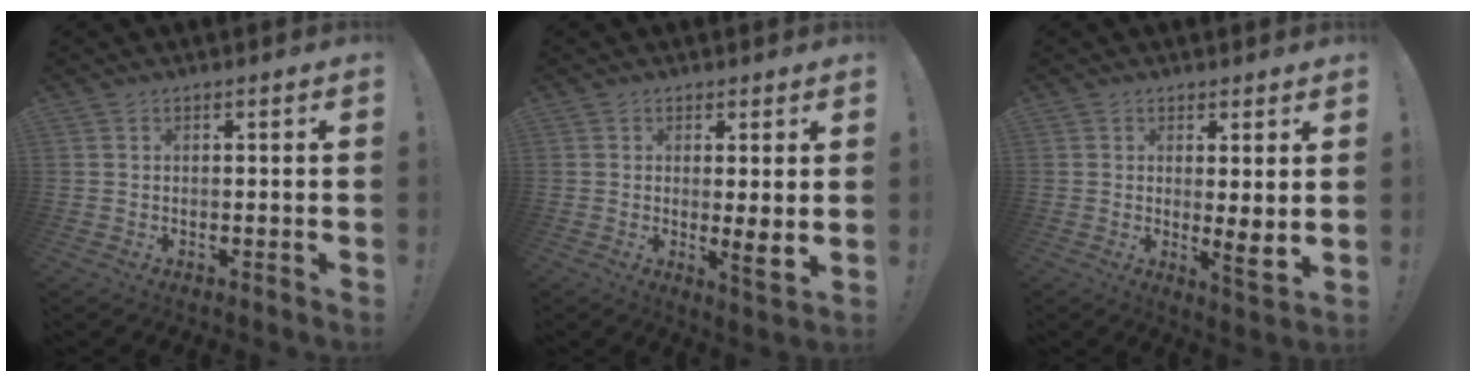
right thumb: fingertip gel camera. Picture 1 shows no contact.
{"total": 5.2, "force": [0.4, 0.0, 5.2], "torque": [-0.060, -0.024, 0.007]}
{"total": 5.4, "force": [1.0, 0.4, 5.3], "torque": [-0.055, -0.030, 0.017]}